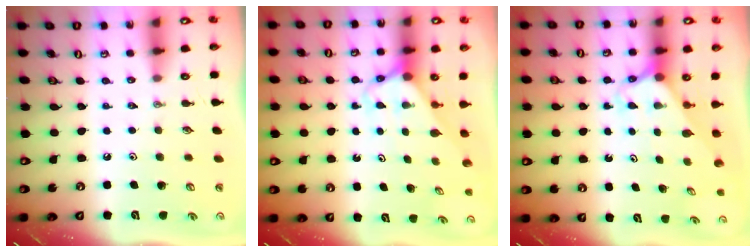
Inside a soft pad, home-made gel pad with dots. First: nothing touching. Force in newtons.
{"total": 2.9, "press": 2.9, "slide": 0.2}
{"total": 2.4, "press": 2.4, "slide": 0.2}